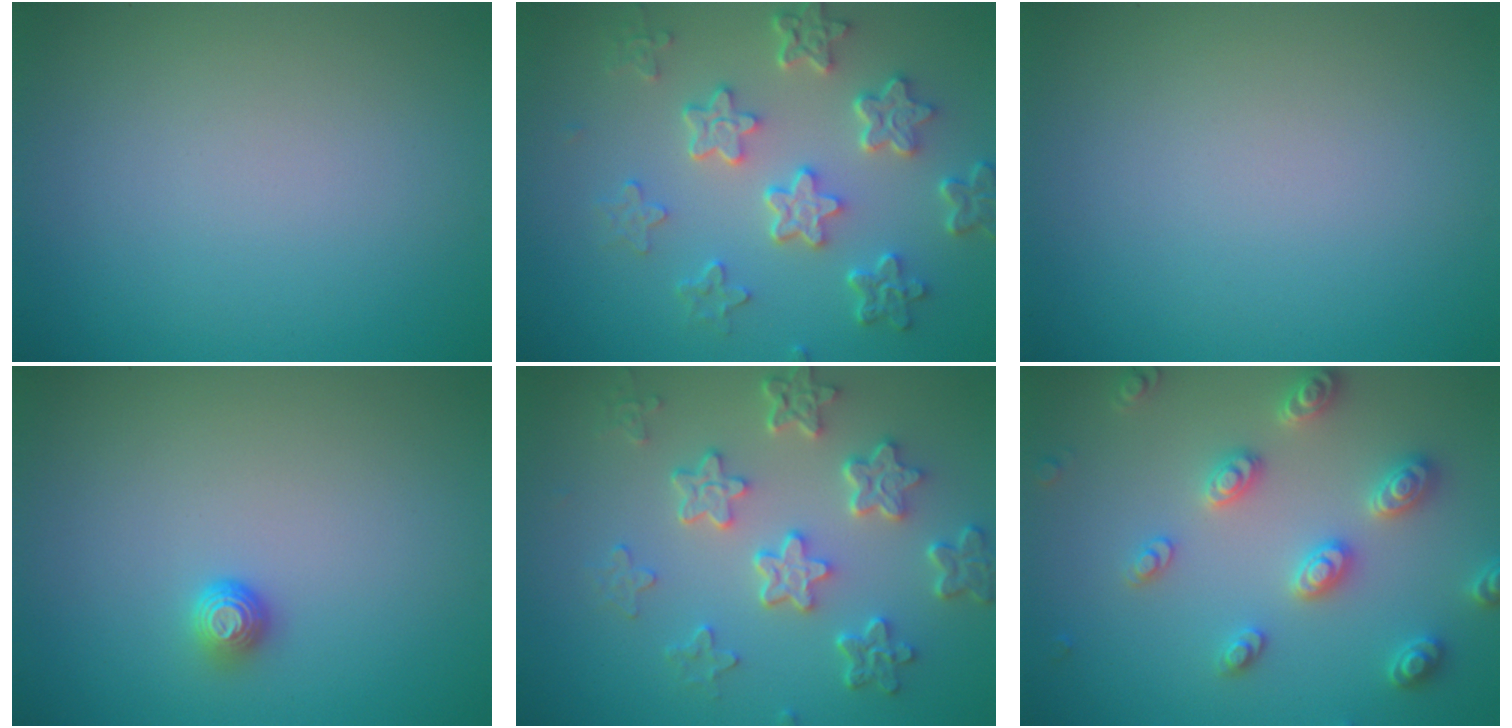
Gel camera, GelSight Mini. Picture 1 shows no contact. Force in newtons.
{"total": 5.8, "press": 4.4, "slide": 3.8}
{"total": 0.0}
{"total": 1.2, "press": 1.0, "slide": 0.6}
{"total": 5.6, "press": 4.3, "slide": 3.6}
{"total": 4.6, "press": 4.5, "slide": 0.9}